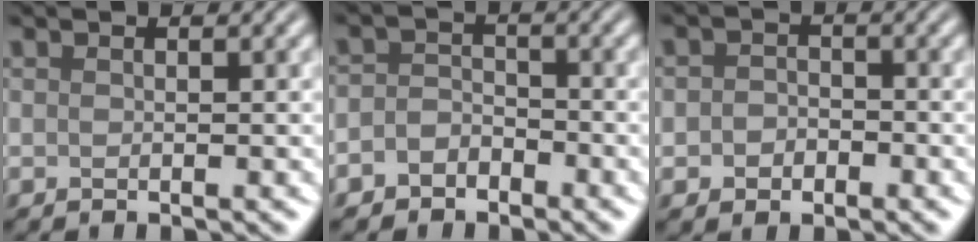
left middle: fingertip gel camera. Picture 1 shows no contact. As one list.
[{"total": 2.3, "force": [-1.5, 1.6, 0.5], "torque": [0.002, 0.008, -0.038]}, {"total": 2.1, "force": [-0.7, 1.7, 0.9], "torque": [-0.008, -0.003, -0.019]}]